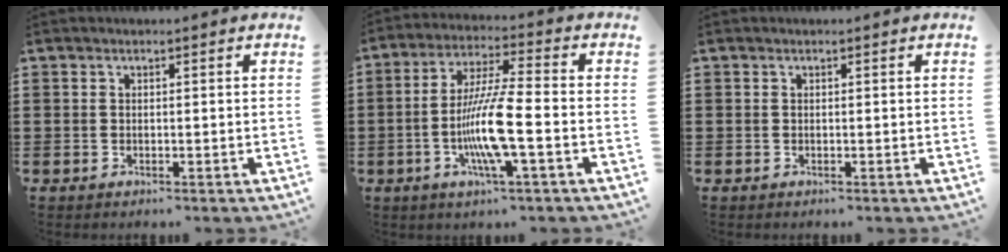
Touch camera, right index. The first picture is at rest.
{"total": 10.5, "force": [-2.8, 1.2, 10.0], "torque": [-0.208, -0.013, -0.061]}
{"total": 0.0}